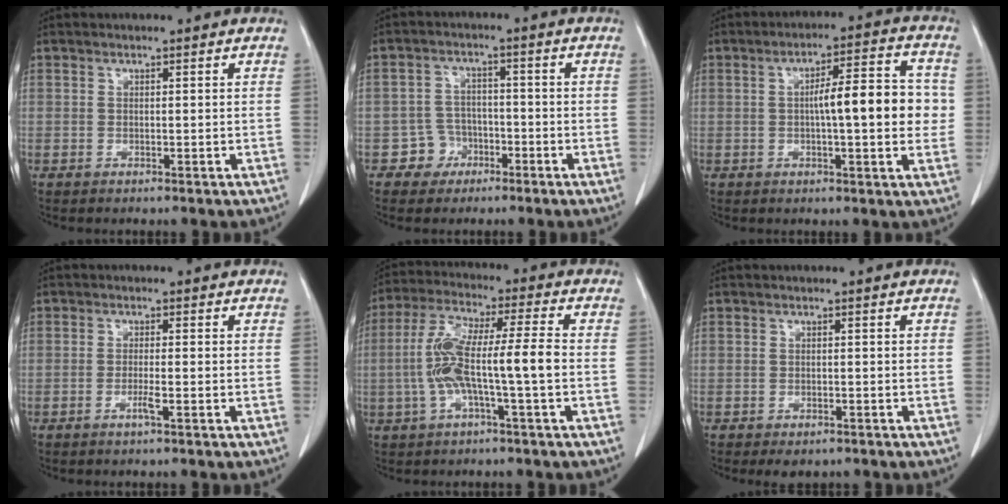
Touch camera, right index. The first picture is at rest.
{"total": 4.5, "force": [-2.3, 3.9, 0.0], "torque": [0.009, 0.017, -0.036]}
{"total": 10.6, "force": [0.1, 2.3, 10.3], "torque": [-0.151, 0.025, 0.001]}
{"total": 1.9, "force": [-0.8, -0.2, 1.7], "torque": [-0.033, -0.001, -0.016]}
{"total": 10.4, "force": [-1.6, 0.5, 10.3], "torque": [-0.209, 0.025, -0.035]}
{"total": 2.8, "force": [-2.2, 1.3, 1.2], "torque": [-0.013, -0.002, -0.024]}